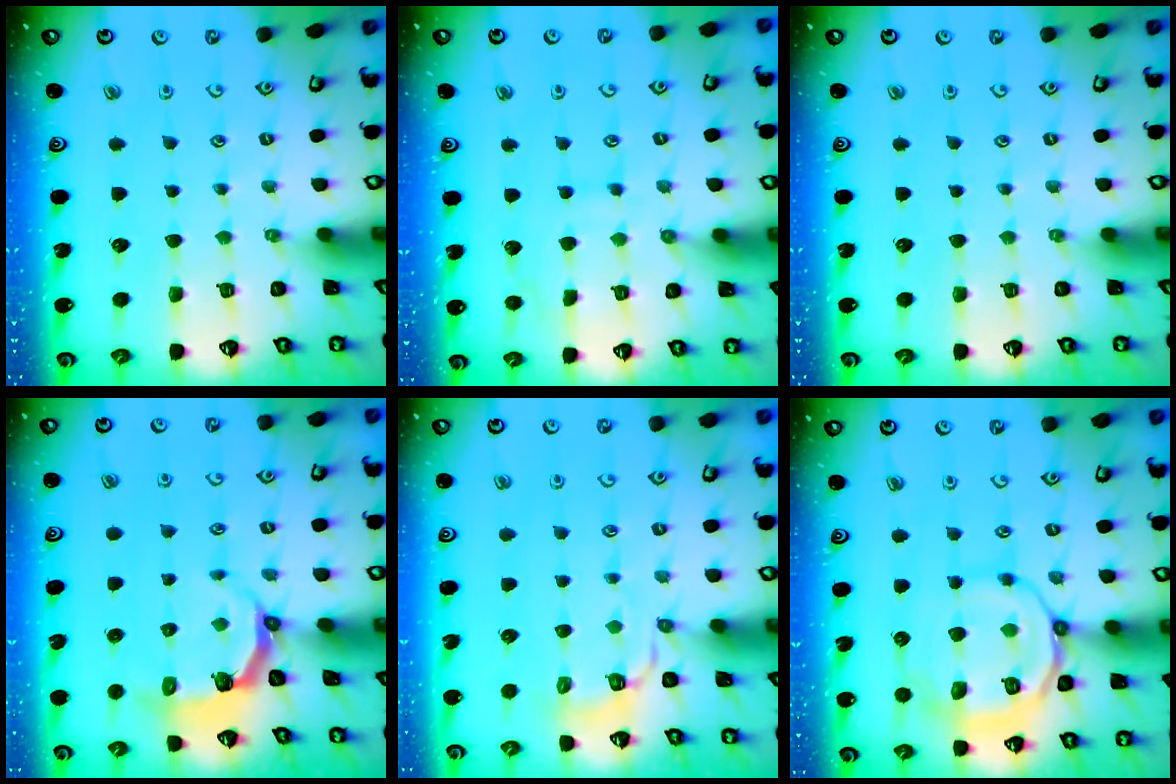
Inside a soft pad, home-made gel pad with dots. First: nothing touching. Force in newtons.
{"total": 9.0, "press": 9.0, "slide": 0.6}
{"total": 0.0}
{"total": 4.3, "press": 2.9, "slide": 3.1}
{"total": 3.4, "press": 2.9, "slide": 1.8}
{"total": 13.1, "press": 13.0, "slide": 1.2}